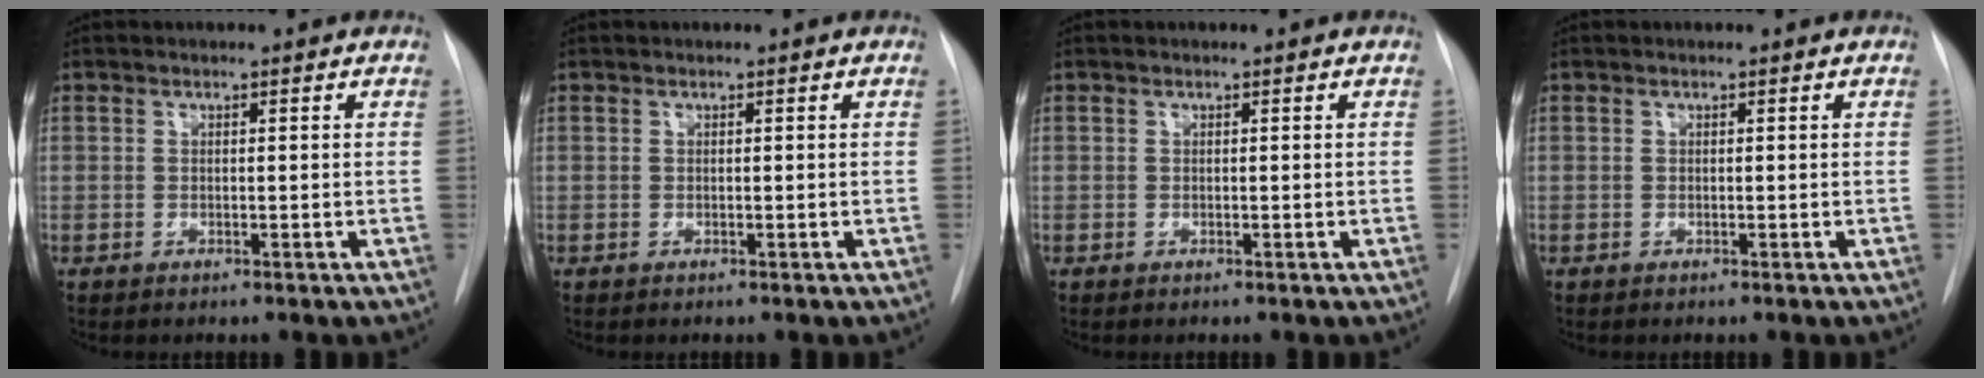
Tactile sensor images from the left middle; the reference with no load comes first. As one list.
[{"total": 0.0}, {"total": 0.0}, {"total": 0.0}]